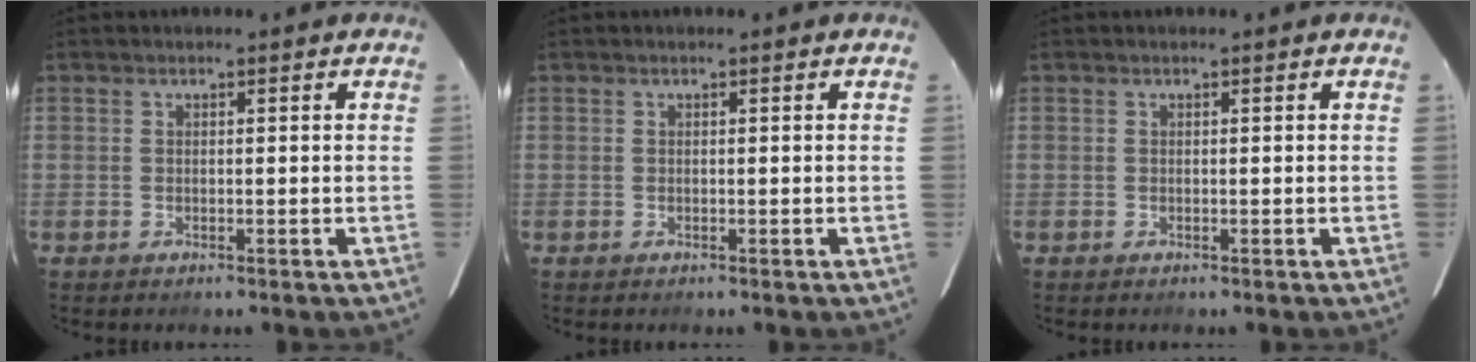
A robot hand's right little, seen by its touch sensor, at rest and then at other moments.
{"total": 0.0}
{"total": 0.0}